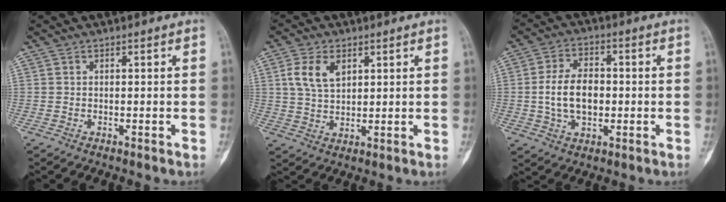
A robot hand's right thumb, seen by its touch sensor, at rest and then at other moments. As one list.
[{"total": 6.9, "force": [2.6, 4.2, 4.8], "torque": [-0.089, -0.006, 0.053]}, {"total": 10.0, "force": [-0.4, 6.4, 7.7], "torque": [-0.128, 0.011, -0.007]}]